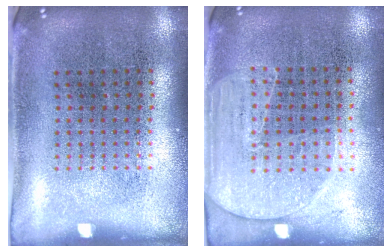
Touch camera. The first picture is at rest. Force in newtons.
{"total": 1.6, "press": 1.4, "slide": 0.8}